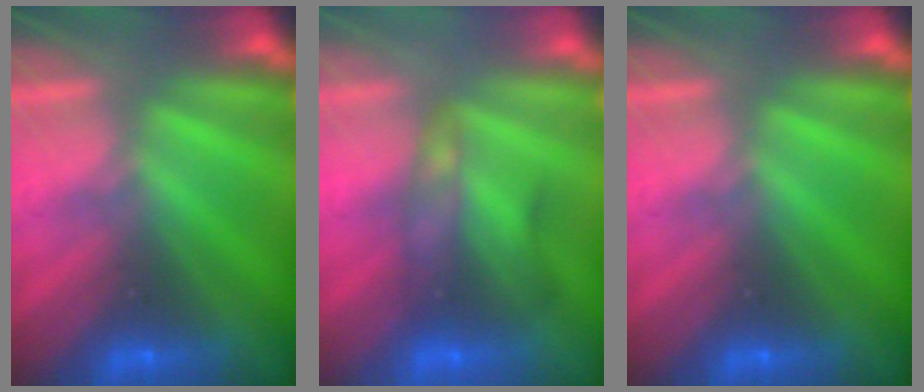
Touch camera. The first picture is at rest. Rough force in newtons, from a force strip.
{"total": 2.1}
{"total": 0.0}